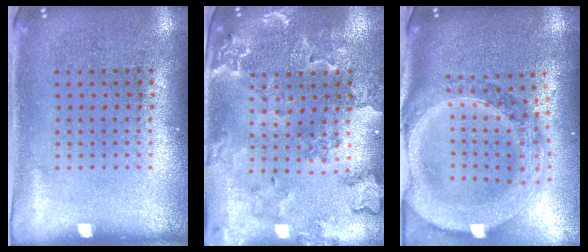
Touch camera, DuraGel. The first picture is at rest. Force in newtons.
{"total": 1.6, "press": 1.6, "slide": 0.2}
{"total": 3.3, "press": 2.7, "slide": 1.9}